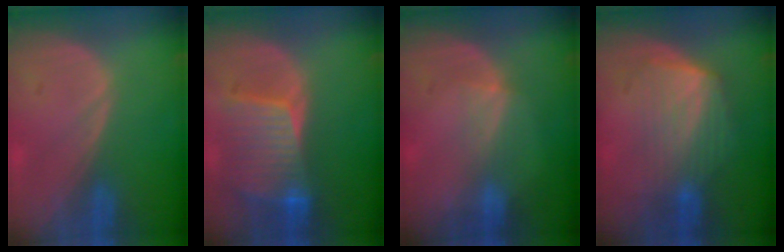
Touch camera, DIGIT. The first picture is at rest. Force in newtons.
{"total": 8.3, "press": 7.8, "slide": 2.9}
{"total": 2.4, "press": 2.1, "slide": 1.2}
{"total": 6.8, "press": 6.4, "slide": 2.5}